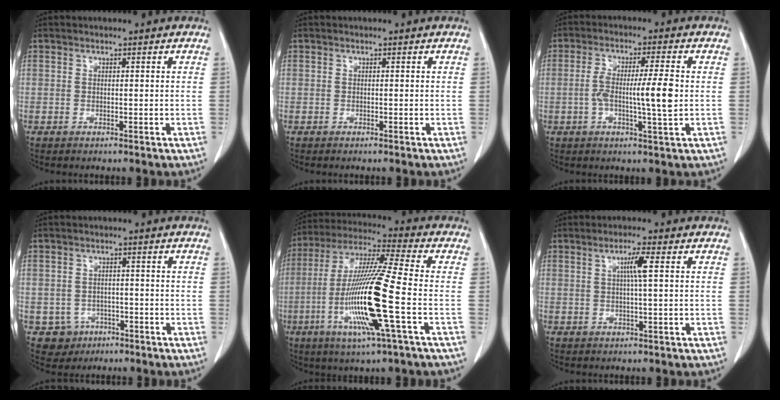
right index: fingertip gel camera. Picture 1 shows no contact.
{"total": 0.0}
{"total": 7.9, "force": [-0.6, 0.4, 7.8], "torque": [-0.142, 0.004, -0.012]}
{"total": 4.3, "force": [-1.8, 3.9, 0.2], "torque": [0.001, 0.012, -0.022]}
{"total": 17.4, "force": [-4.4, -0.1, 16.8], "torque": [-0.345, -0.014, -0.091]}
{"total": 3.4, "force": [0.8, -0.3, 3.3], "torque": [-0.061, 0.001, 0.012]}